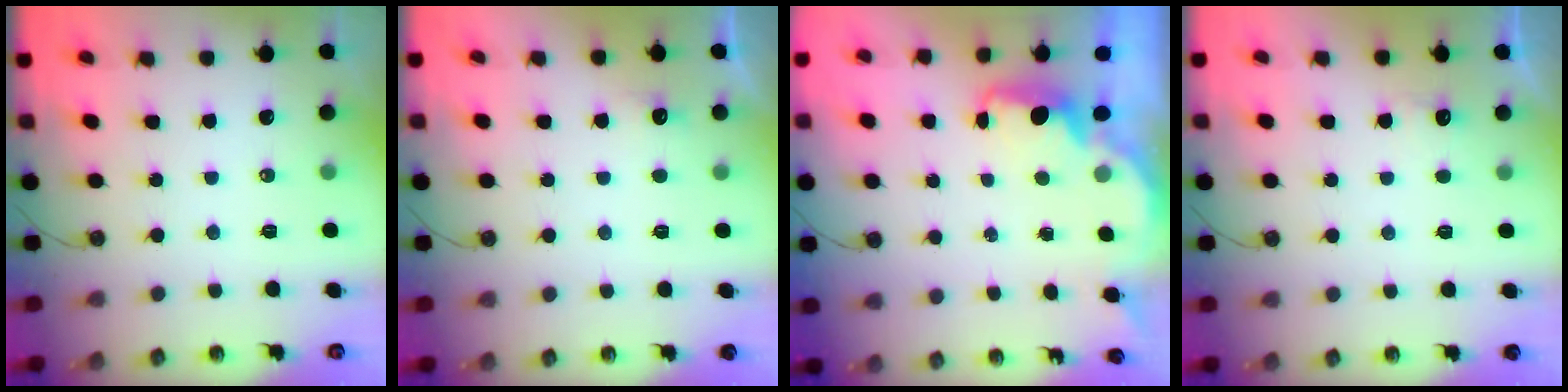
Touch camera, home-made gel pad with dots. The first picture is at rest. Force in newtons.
{"total": 4.1, "press": 3.9, "slide": 1.2}
{"total": 1.7, "press": 1.6, "slide": 0.7}
{"total": 3.2, "press": 3.1, "slide": 0.7}